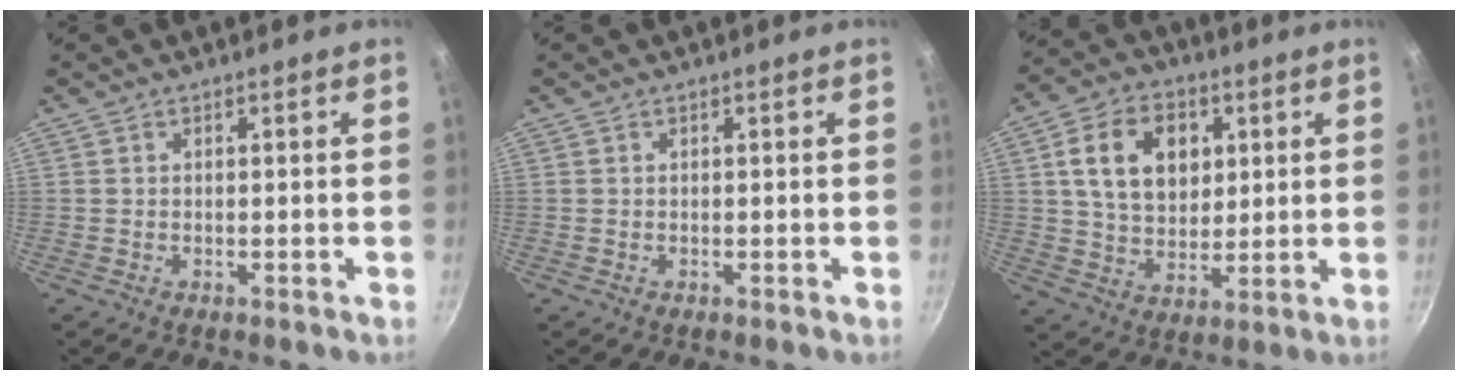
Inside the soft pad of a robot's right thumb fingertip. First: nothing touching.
{"total": 0.0}
{"total": 13.8, "force": [3.7, 10.0, 8.8], "torque": [-0.124, -0.001, 0.059]}